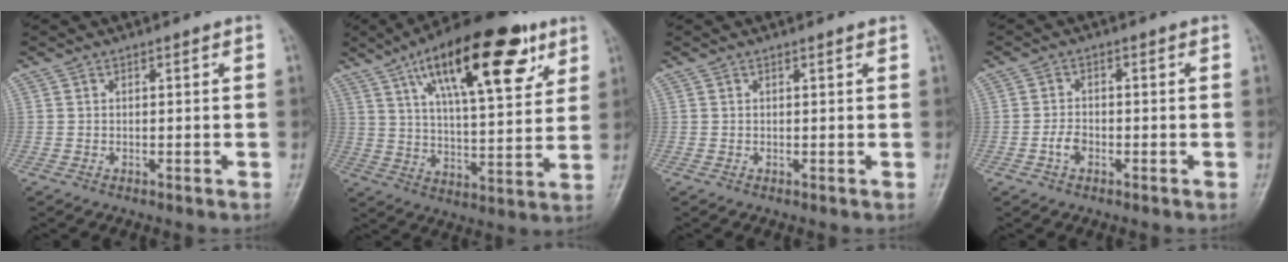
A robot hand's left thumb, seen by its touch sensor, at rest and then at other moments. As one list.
[{"total": 23.3, "force": [11.9, 8.5, 18.2], "torque": [-0.260, -0.025, 0.189]}, {"total": 0.6, "force": [0.4, 0.0, 0.3], "torque": [-0.007, -0.001, 0.006]}, {"total": 2.8, "force": [-1.2, 1.8, 1.8], "torque": [-0.031, 0.012, -0.024]}]